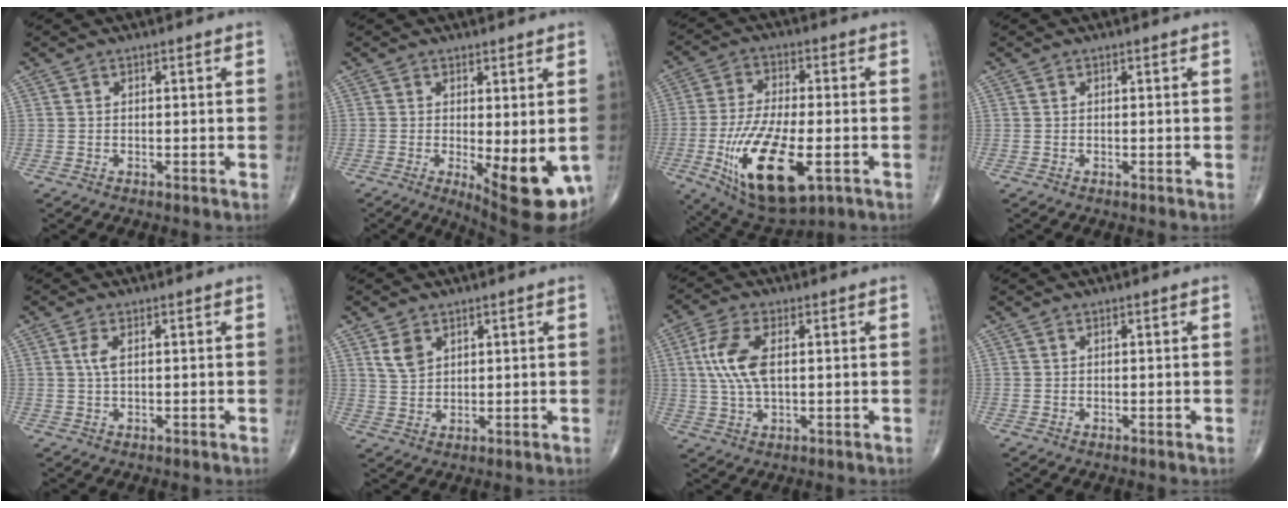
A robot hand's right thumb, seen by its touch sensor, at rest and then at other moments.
{"total": 12.5, "force": [-3.0, 4.2, 11.4], "torque": [-0.140, -0.025, -0.027]}
{"total": 19.0, "force": [-6.0, 7.9, 16.2], "torque": [-0.303, -0.004, -0.089]}
{"total": 0.0}
{"total": 2.4, "force": [0.7, 1.0, 2.1], "torque": [-0.051, 0.004, 0.017]}
{"total": 4.3, "force": [2.3, 2.8, 2.3], "torque": [-0.034, -0.012, 0.051]}
{"total": 9.0, "force": [1.6, 4.3, 7.8], "torque": [-0.176, 0.003, 0.032]}
{"total": 0.0}